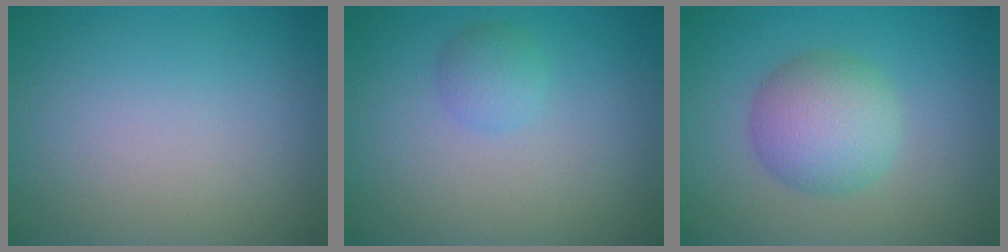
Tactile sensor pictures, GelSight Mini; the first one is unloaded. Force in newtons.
{"total": 1.5, "press": 1.5, "slide": 0.0}
{"total": 4.8, "press": 4.8, "slide": 0.1}